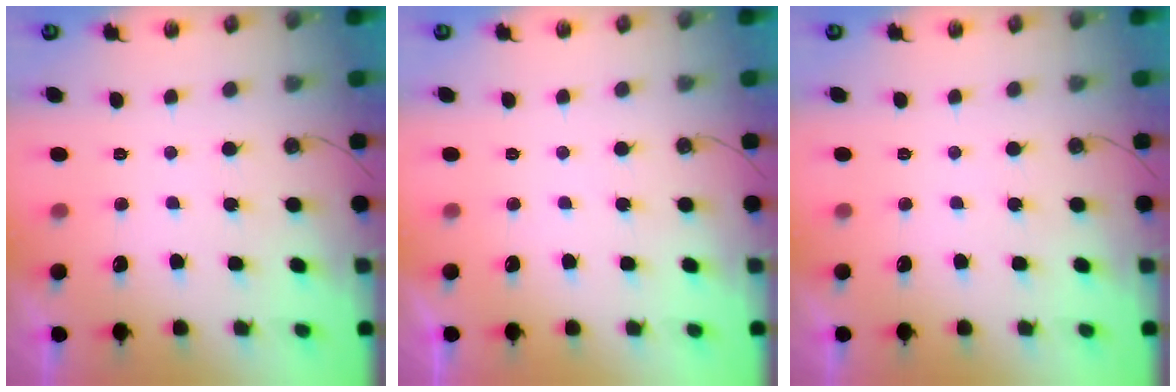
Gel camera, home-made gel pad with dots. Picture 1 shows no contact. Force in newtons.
{"total": 0.0}
{"total": 0.0}